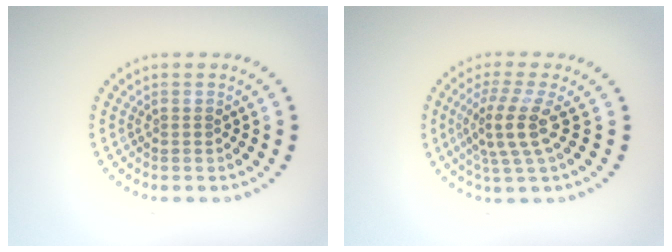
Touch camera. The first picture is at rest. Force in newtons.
{"total": 3.6, "press": 2.9, "slide": 2.1}